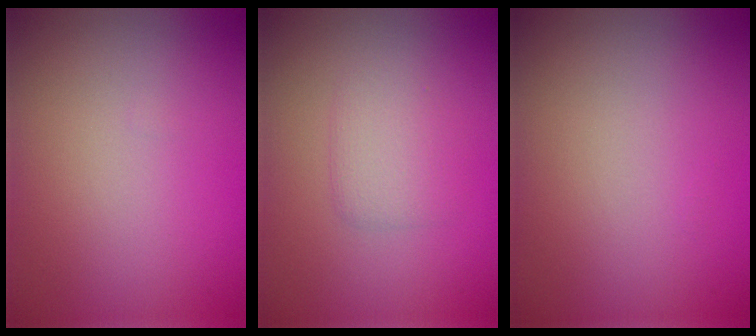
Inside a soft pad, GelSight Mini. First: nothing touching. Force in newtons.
{"total": 2.0, "press": 2.0, "slide": 0.2}
{"total": 0.0}